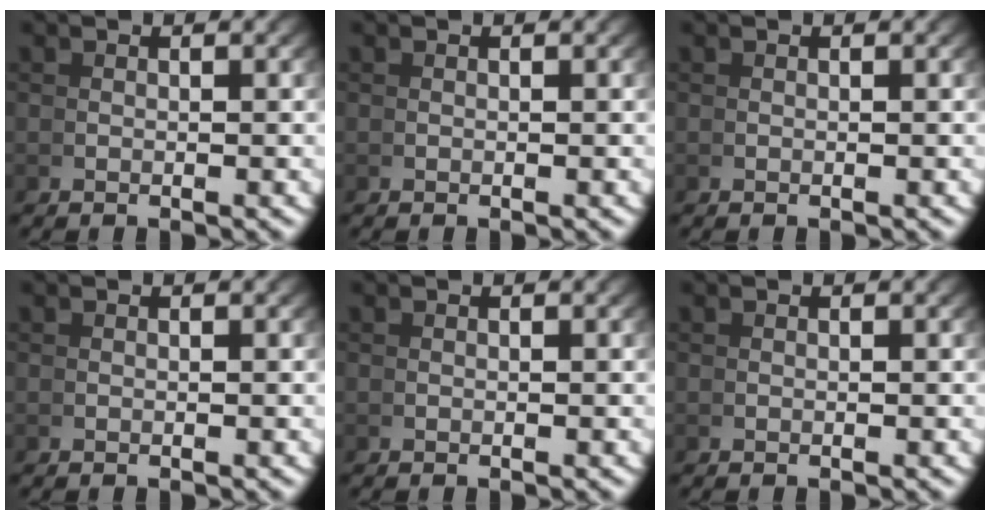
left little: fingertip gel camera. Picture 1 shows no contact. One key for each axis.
{"total": 0.0}
{"total": 0.0}
{"total": 0.0}
{"total": 0.0}
{"total": 0.0}